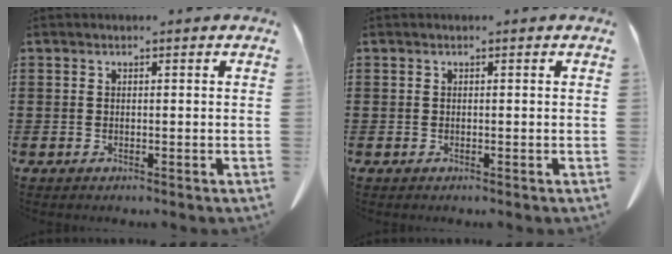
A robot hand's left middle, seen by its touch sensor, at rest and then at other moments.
{"total": 0.0}